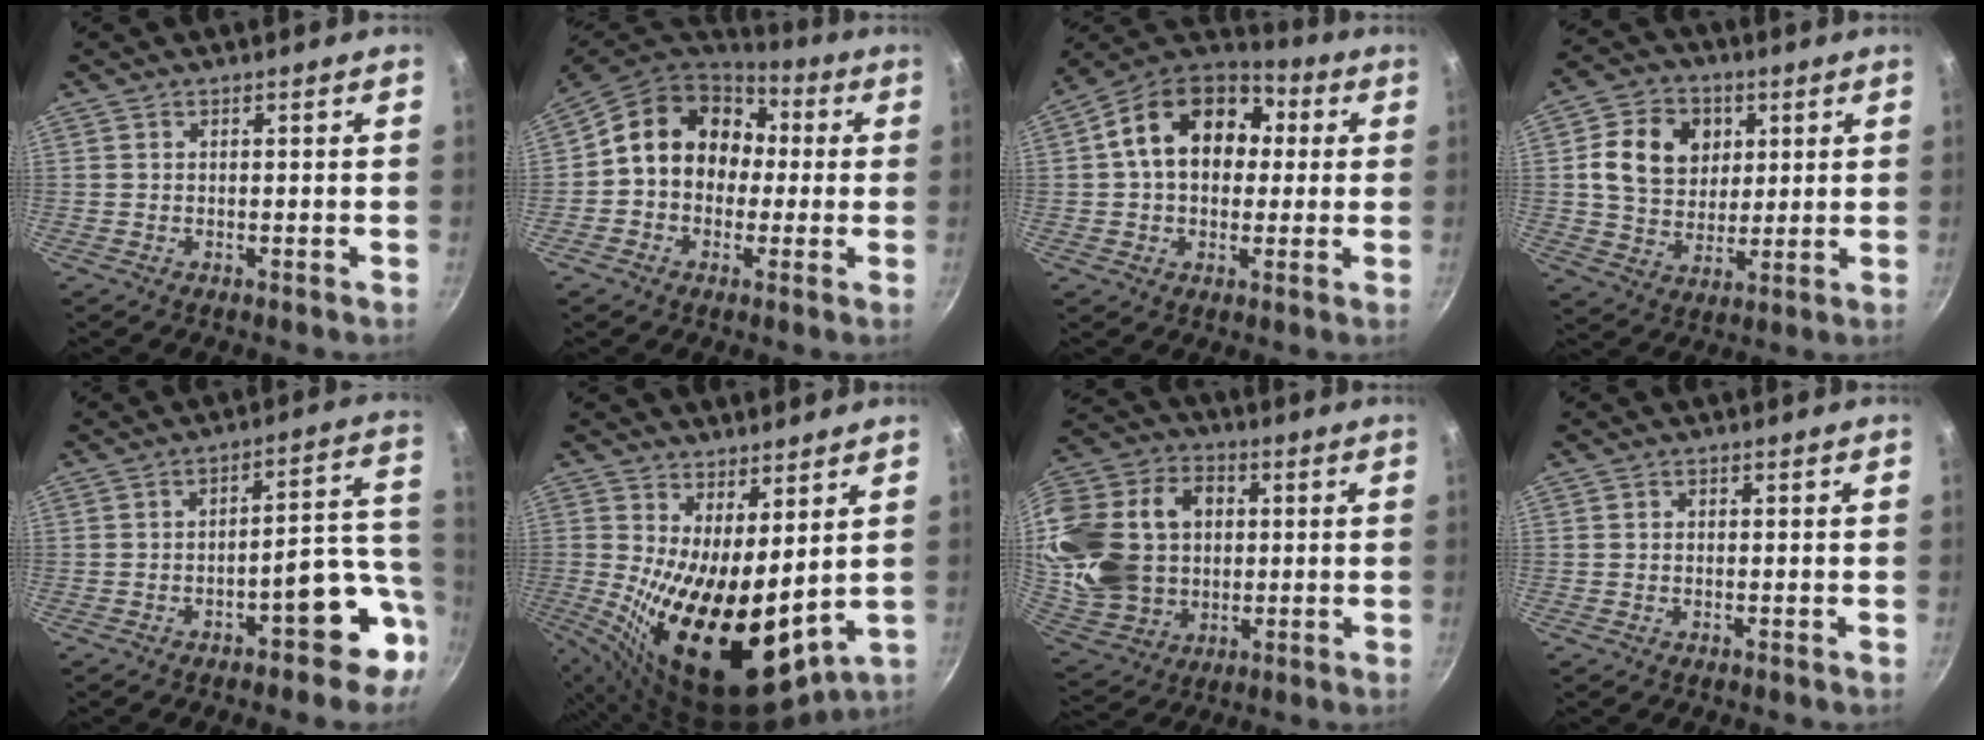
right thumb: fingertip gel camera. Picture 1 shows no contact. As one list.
[{"total": 15.6, "force": [1.2, 13.0, 8.5], "torque": [-0.106, 0.046, 0.005]}, {"total": 18.0, "force": [3.1, 13.1, 11.9], "torque": [-0.170, 0.034, 0.035]}, {"total": 13.3, "force": [3.4, 10.7, 7.2], "torque": [-0.097, -0.001, 0.055]}, {"total": 11.6, "force": [-5.0, 4.9, 9.2], "torque": [-0.046, 0.060, -0.062]}, {"total": 16.8, "force": [2.5, 7.4, 14.9], "torque": [-0.218, -0.047, 0.060]}, {"total": 27.0, "force": [2.5, 20.6, 17.3], "torque": [-0.347, 0.026, 0.057]}, {"total": 0.7, "force": [-0.1, 0.6, 0.3], "torque": [-0.006, 0.004, -0.002]}]